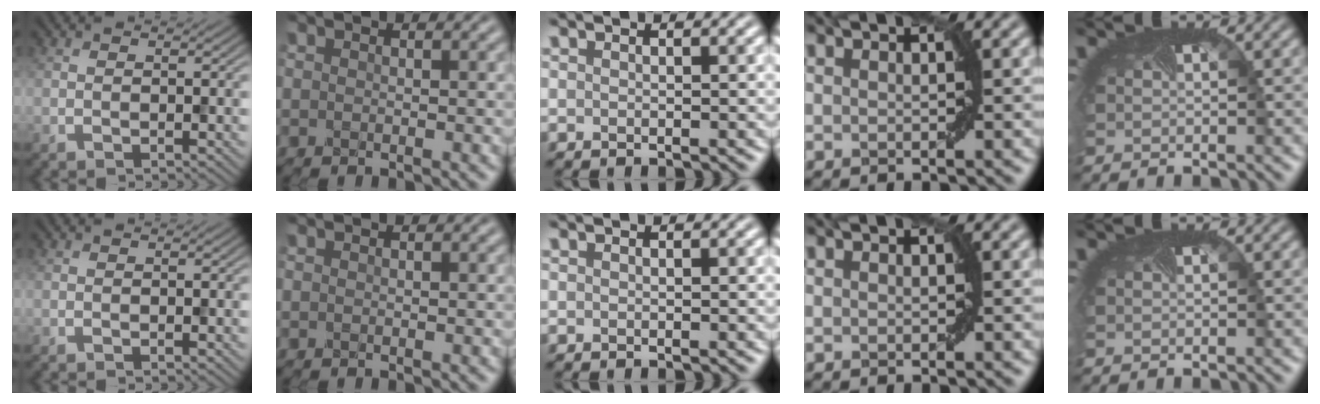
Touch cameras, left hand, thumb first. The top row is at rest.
{}